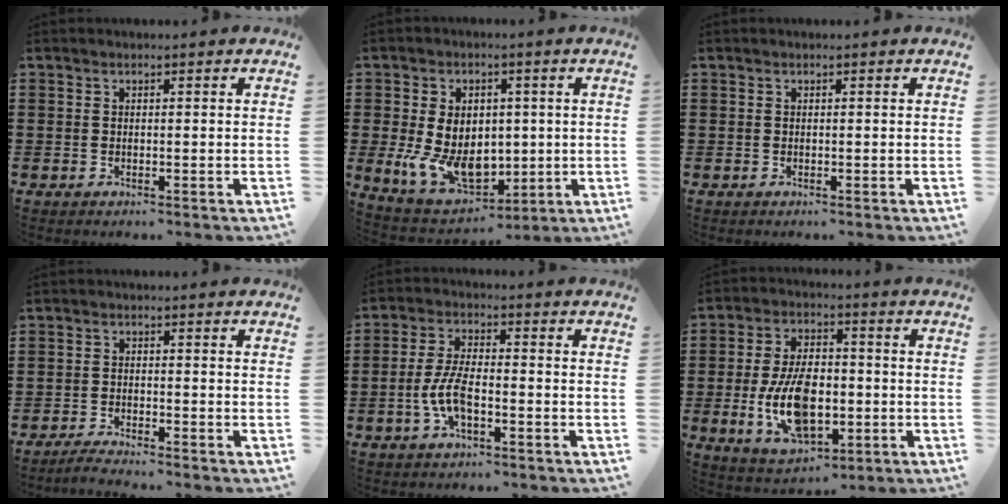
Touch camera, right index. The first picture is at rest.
{"total": 9.9, "force": [-0.6, 7.2, 6.8], "torque": [-0.145, 0.003, -0.009]}
{"total": 0.0}
{"total": 1.7, "force": [-1.6, -0.2, 0.2], "torque": [-0.008, -0.001, -0.032]}
{"total": 6.5, "force": [-1.9, 2.6, 5.7], "torque": [-0.131, -0.003, -0.043]}
{"total": 12.0, "force": [-2.3, 6.6, 9.7], "torque": [-0.191, -0.005, -0.042]}